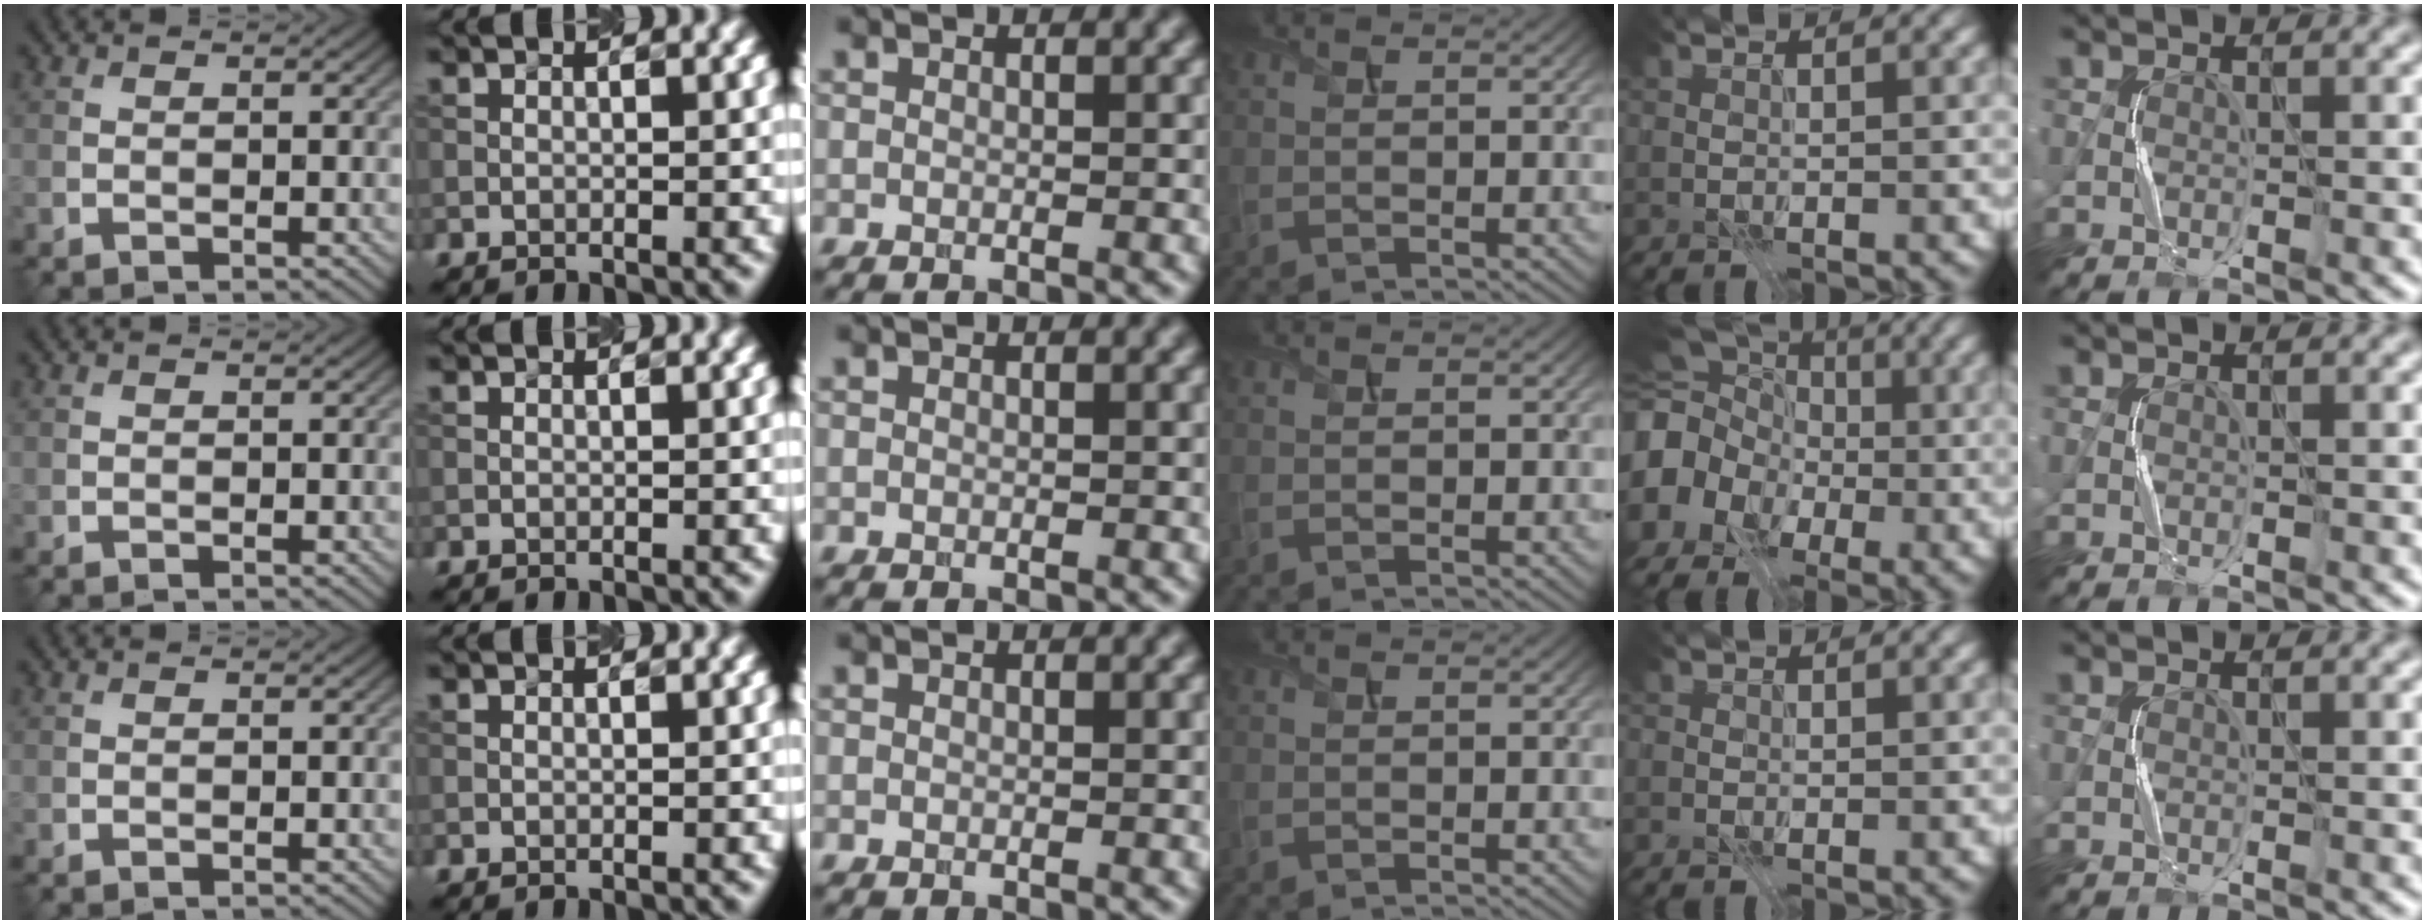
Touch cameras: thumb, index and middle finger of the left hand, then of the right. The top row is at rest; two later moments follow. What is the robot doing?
{"motion": "press", "object": "toy piano key"}